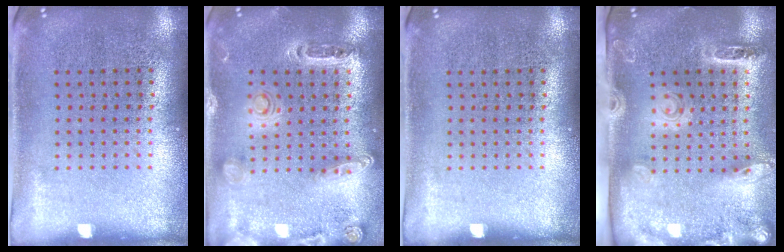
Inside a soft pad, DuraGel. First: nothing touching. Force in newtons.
{"total": 1.5, "press": 1.4, "slide": 0.2}
{"total": 0.0}
{"total": 2.7, "press": 2.0, "slide": 1.8}